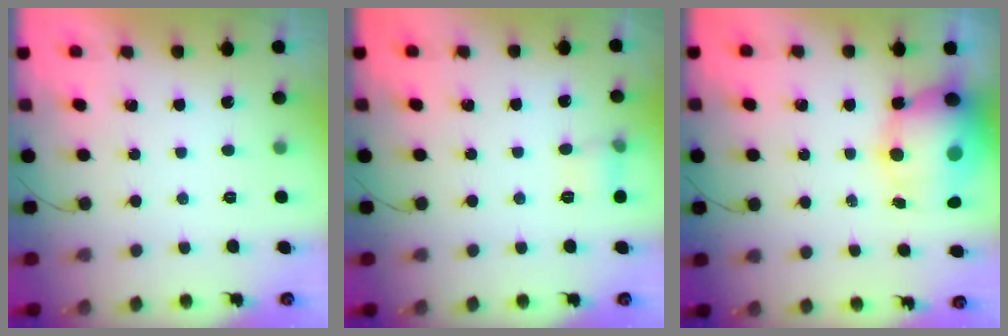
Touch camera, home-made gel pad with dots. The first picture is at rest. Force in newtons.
{"total": 6.7, "press": 6.5, "slide": 1.5}
{"total": 12.4, "press": 12.1, "slide": 2.8}